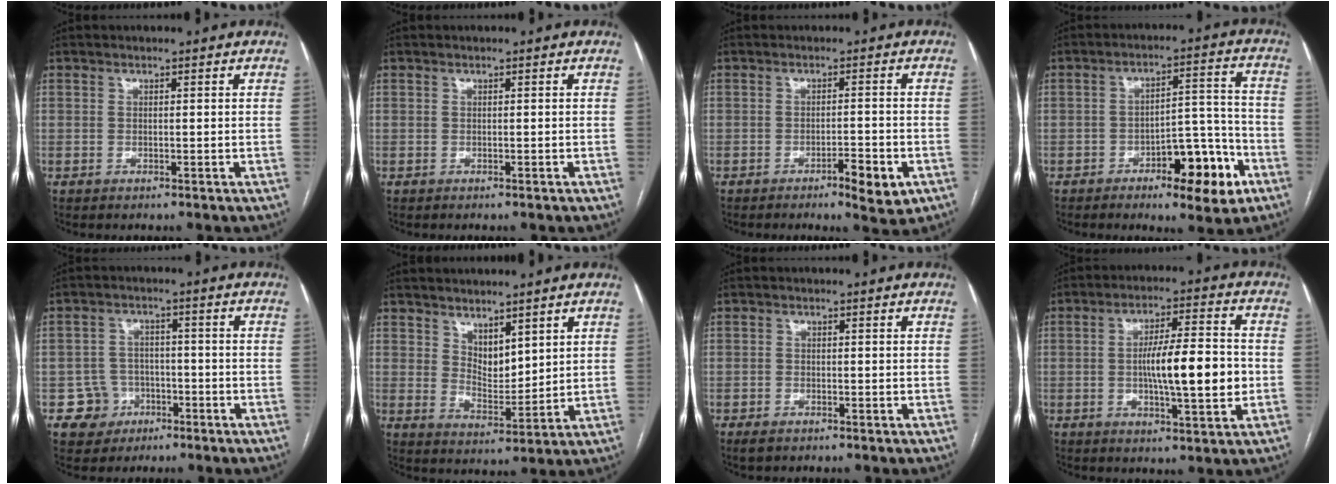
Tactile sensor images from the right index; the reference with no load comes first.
{"total": 0.0}
{"total": 4.8, "force": [-2.5, 1.1, 3.9], "torque": [-0.053, -0.002, -0.032]}
{"total": 11.3, "force": [-5.8, 3.6, 9.0], "torque": [-0.115, 0.022, -0.078]}
{"total": 5.7, "force": [-2.5, 5.0, 0.3], "torque": [0.003, 0.015, -0.036]}
{"total": 5.3, "force": [3.6, 2.4, 3.1], "torque": [-0.052, -0.013, 0.076]}
{"total": 1.8, "force": [-1.3, 0.9, 0.8], "torque": [-0.017, 0.000, -0.016]}
{"total": 11.3, "force": [-1.2, 1.8, 11.1], "torque": [-0.182, 0.009, -0.020]}